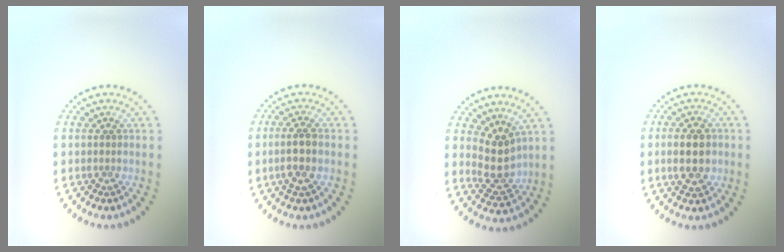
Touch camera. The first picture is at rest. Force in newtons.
{"total": 2.7, "press": 2.5, "slide": 1.0}
{"total": 3.2, "press": 2.8, "slide": 1.5}
{"total": 4.5, "press": 4.5, "slide": 0.1}